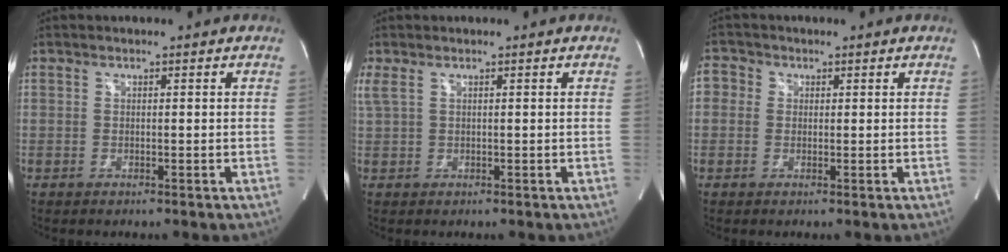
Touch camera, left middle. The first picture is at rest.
{"total": 1.8, "force": [1.1, 0.5, 1.4], "torque": [-0.053, 0.024, 0.034]}
{"total": 3.0, "force": [0.5, 2.8, 0.9], "torque": [-0.013, 0.016, 0.006]}